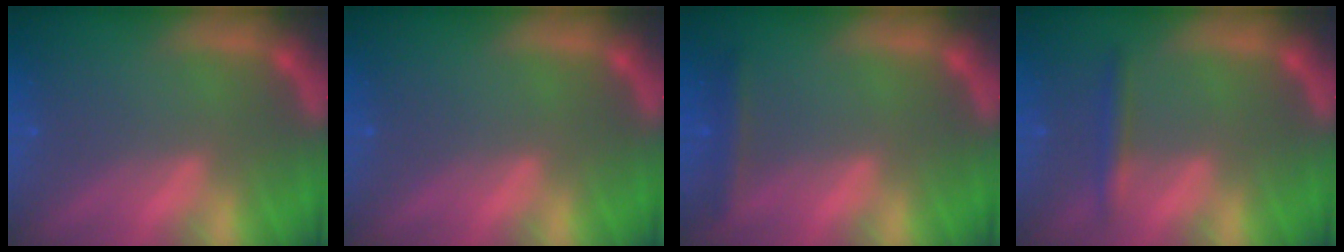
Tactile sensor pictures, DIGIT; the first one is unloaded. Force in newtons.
{"total": 0.0}
{"total": 1.9}
{"total": 1.9}